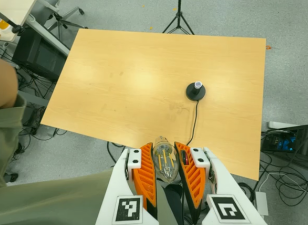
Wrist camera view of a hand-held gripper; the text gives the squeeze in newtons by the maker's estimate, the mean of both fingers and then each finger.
{"total": 19.3, "left": 21.1, "right": 17.6}